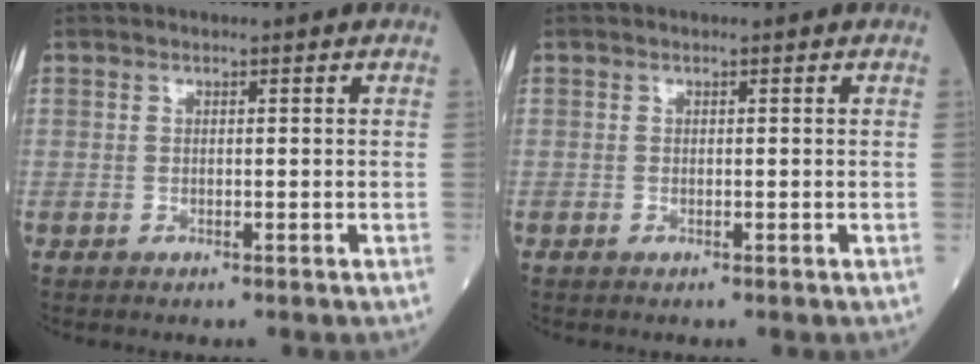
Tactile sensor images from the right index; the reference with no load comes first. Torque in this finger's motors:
{"motor_torque": [0.02, 0.02, 0.00, -0.01]}